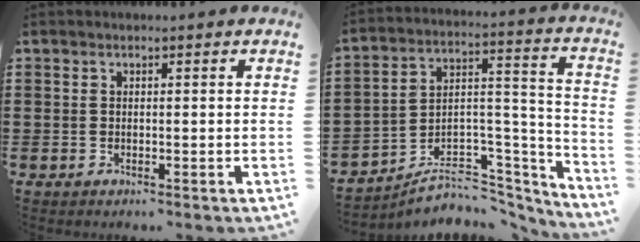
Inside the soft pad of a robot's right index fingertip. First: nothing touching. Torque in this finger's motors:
{"motor_torque": [-1.50, 0.64, -1.05, -0.21]}